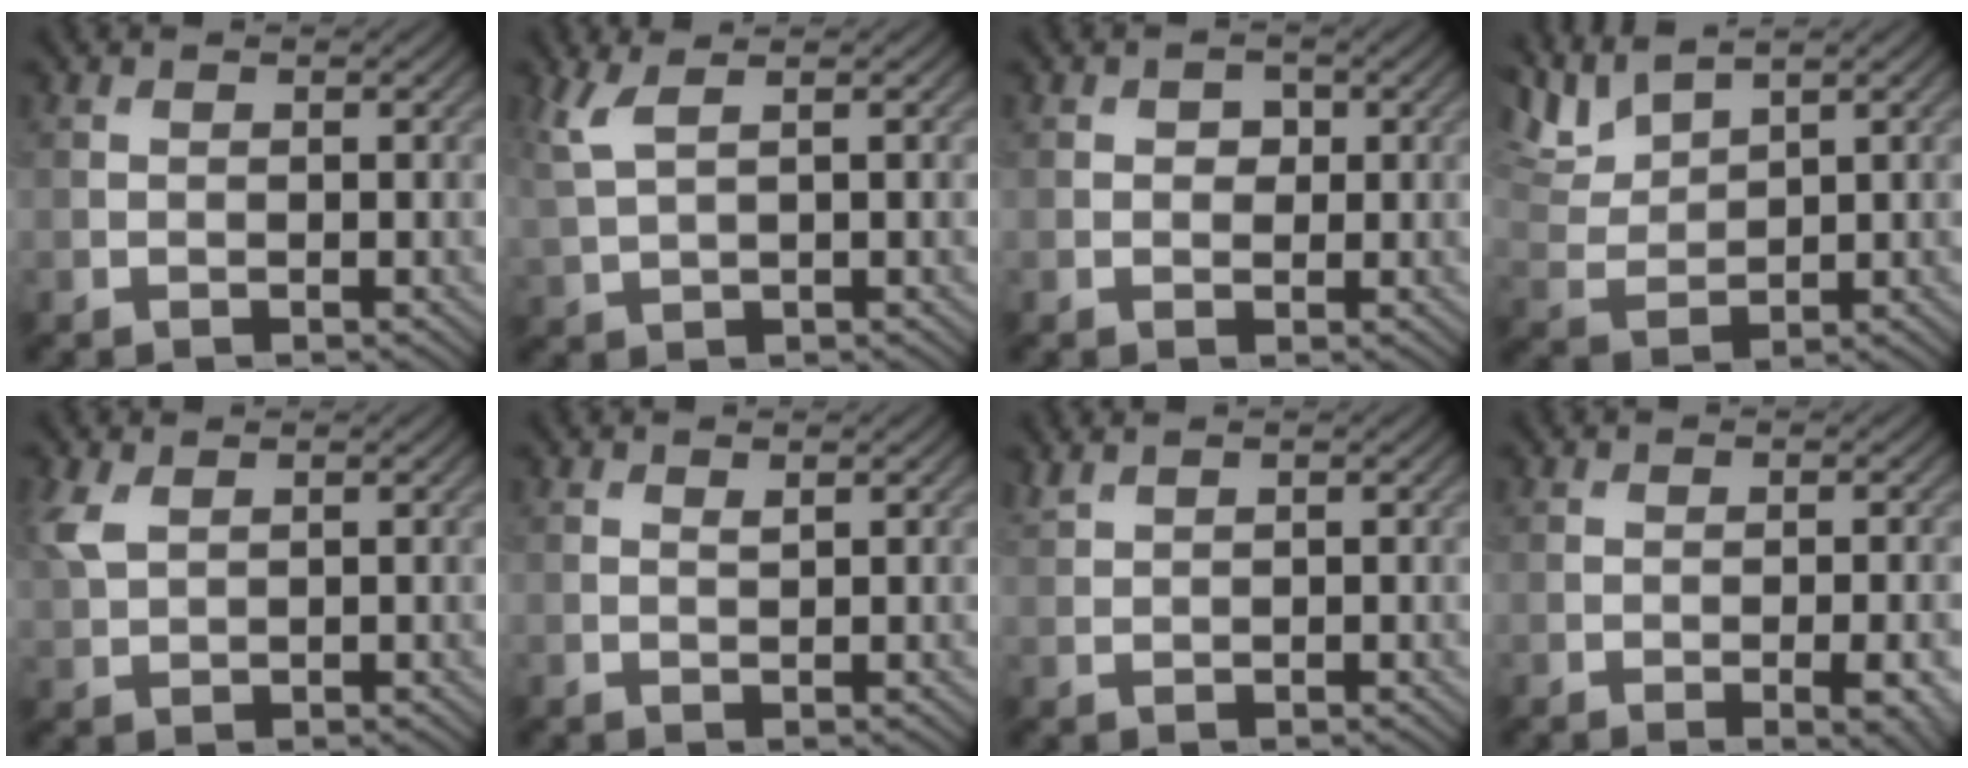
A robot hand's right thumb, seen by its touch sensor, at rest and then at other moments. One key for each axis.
{"total": 3.8, "fx": 1.9, "fy": 1.1, "fz": 3.1, "tx": -0.082, "ty": 0.011, "tz": 0.044}
{"total": 1.5, "fx": 0.4, "fy": 1.3, "fz": 0.8, "tx": -0.010, "ty": -0.002, "tz": 0.003}
{"total": 5.6, "fx": 4.5, "fy": 1.6, "fz": 3.0, "tx": -0.083, "ty": 0.011, "tz": 0.096}
{"total": 3.3, "fx": 1.5, "fy": 1.9, "fz": 2.3, "tx": -0.072, "ty": 0.007, "tz": 0.034}
{"total": 0.6, "fx": 0.5, "fy": 0.1, "fz": 0.2, "tx": -0.004, "ty": -0.004, "tz": 0.011}
{"total": 1.4, "fx": 1.3, "fy": 0.2, "fz": 0.4, "tx": -0.019, "ty": 0.007, "tz": 0.033}
{"total": 4.4, "fx": -1.7, "fy": 1.2, "fz": 3.9, "tx": -0.053, "ty": -0.003, "tz": -0.014}